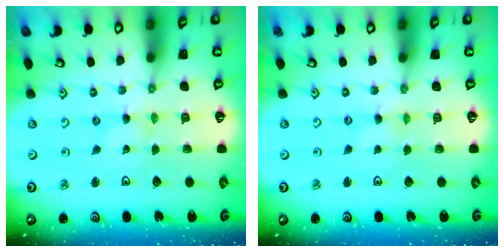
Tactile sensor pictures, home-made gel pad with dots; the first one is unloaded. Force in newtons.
{"total": 0.0}